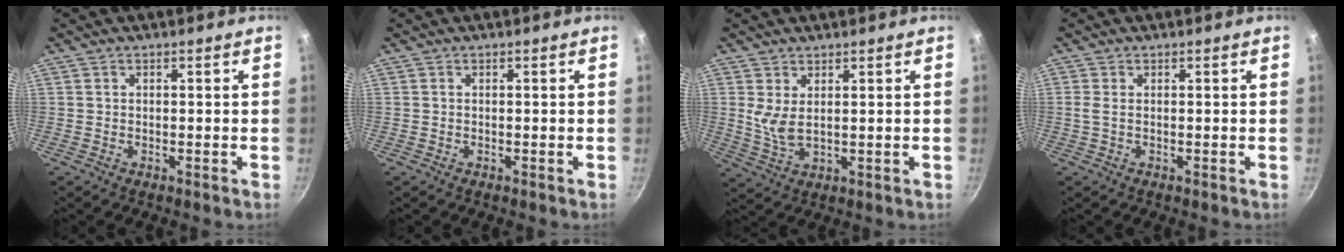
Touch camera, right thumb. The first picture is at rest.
{"total": 0.0}
{"total": 4.6, "force": [1.6, 1.8, 3.9], "torque": [-0.074, -0.020, 0.039]}
{"total": 1.2, "force": [0.1, 0.3, 1.2], "torque": [-0.028, 0.000, 0.002]}